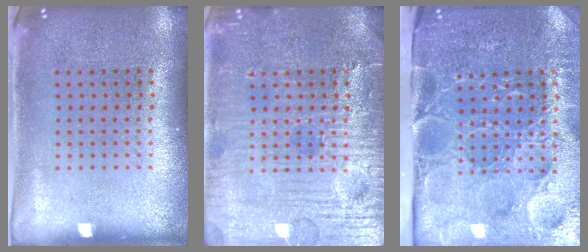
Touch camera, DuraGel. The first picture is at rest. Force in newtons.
{"total": 6.4, "press": 6.4, "slide": 0.7}
{"total": 5.1, "press": 4.2, "slide": 2.8}